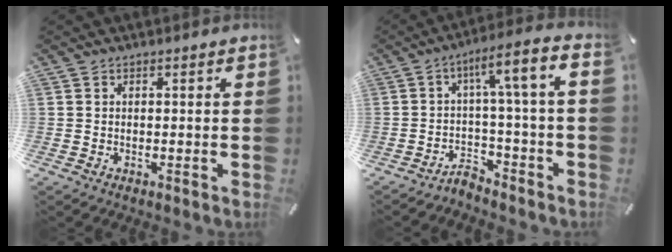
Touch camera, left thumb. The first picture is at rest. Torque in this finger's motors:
{"motor_torque": [0.24, 0.52, 0.19, 0.11, 0.27]}